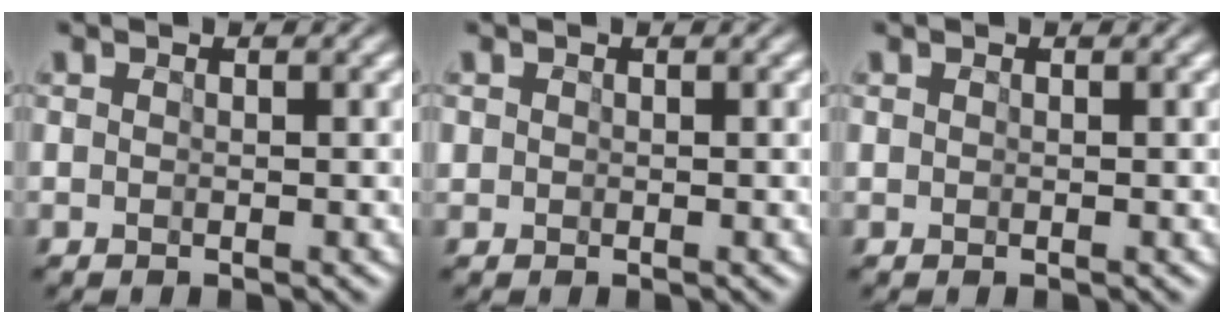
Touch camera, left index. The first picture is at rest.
{"total": 0.9, "force": [0.2, 0.8, 0.2], "torque": [0.001, 0.008, 0.001]}
{"total": 0.0}